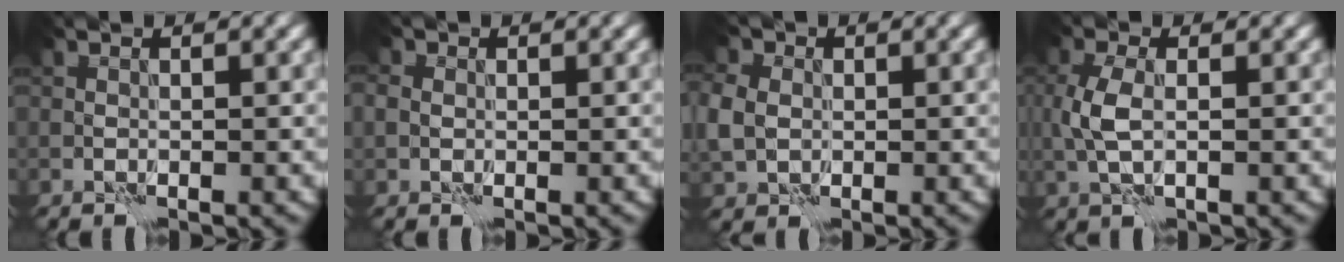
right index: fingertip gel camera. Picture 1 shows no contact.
{"total": 1.2, "force": [0.0, 1.2, 0.3], "torque": [-0.004, 0.001, -0.003]}
{"total": 4.5, "force": [0.1, 3.8, 2.4], "torque": [-0.071, 0.006, -0.002]}
{"total": 2.7, "force": [0.2, 1.3, 2.4], "torque": [-0.060, 0.000, 0.005]}